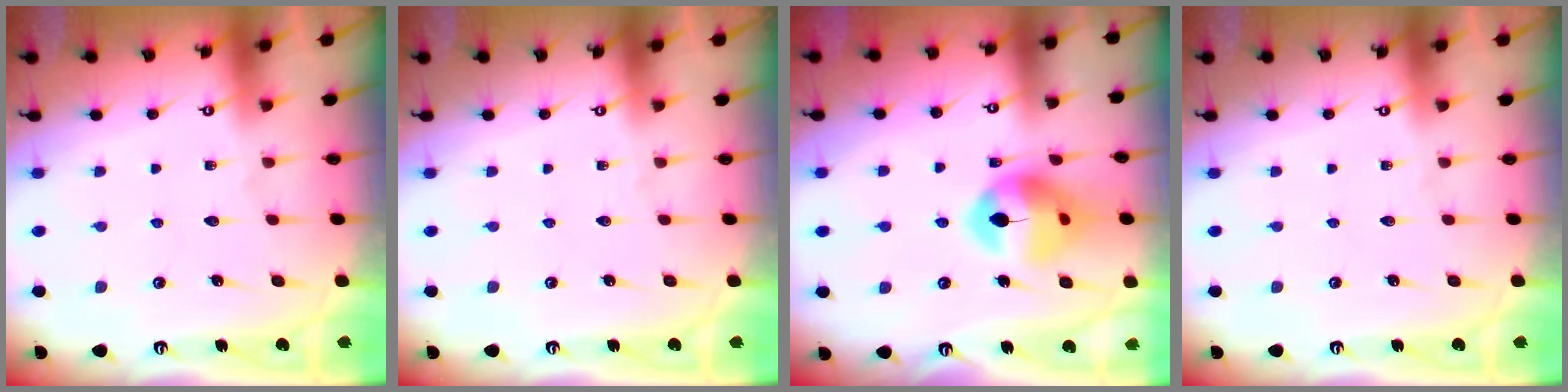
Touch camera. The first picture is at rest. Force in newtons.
{"total": 0.0}
{"total": 14.1, "press": 14.0, "slide": 1.8}
{"total": 0.0}